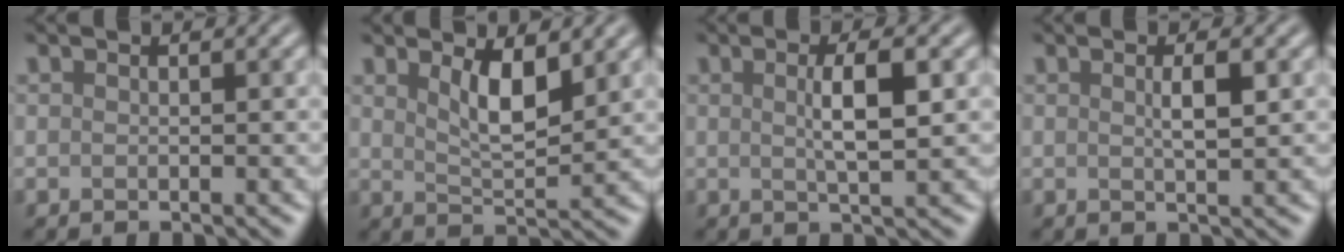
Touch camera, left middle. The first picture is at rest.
{"total": 3.8, "force": [1.8, 1.2, 3.1], "torque": [-0.060, -0.006, 0.035]}
{"total": 3.6, "force": [0.6, 0.7, 3.5], "torque": [-0.061, 0.003, 0.009]}
{"total": 2.0, "force": [0.5, 0.3, 2.0], "torque": [-0.033, 0.002, 0.007]}